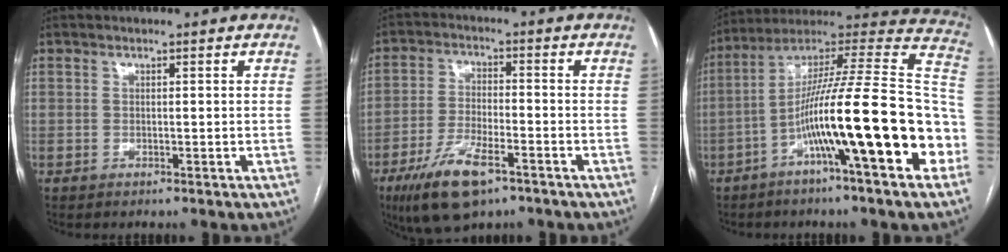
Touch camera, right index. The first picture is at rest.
{"total": 10.5, "force": [-6.2, 3.4, 7.8], "torque": [-0.156, -0.014, -0.104]}
{"total": 25.7, "force": [-7.2, 1.5, 24.6], "torque": [-0.320, 0.019, -0.122]}